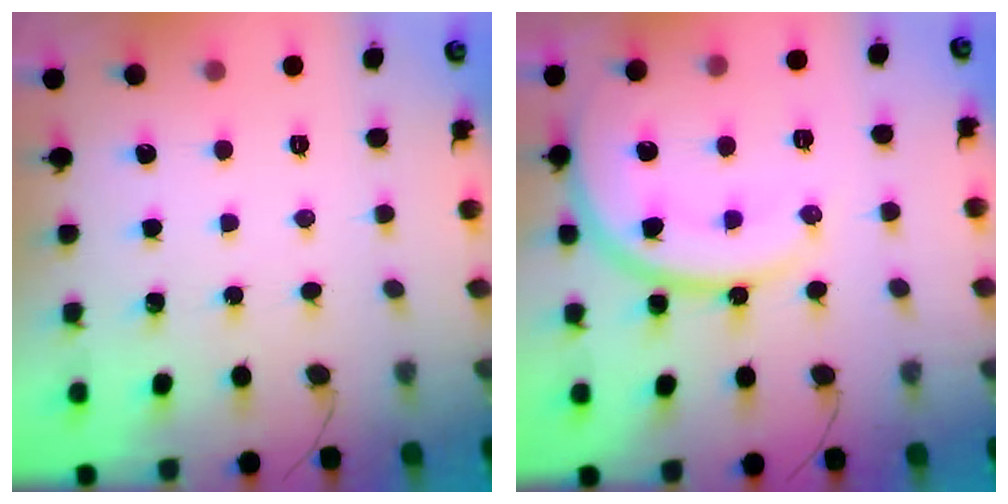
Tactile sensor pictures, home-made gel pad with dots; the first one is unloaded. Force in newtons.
{"total": 17.3, "press": 17.2, "slide": 1.3}